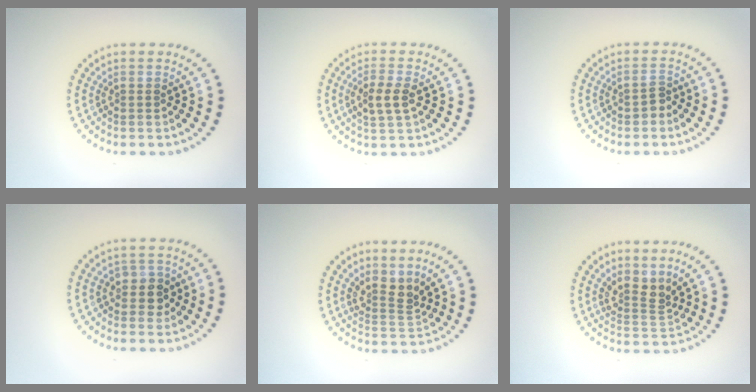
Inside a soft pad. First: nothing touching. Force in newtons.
{"total": 2.7, "press": 2.6, "slide": 0.7}
{"total": 1.2, "press": 1.2, "slide": 0.3}
{"total": 2.2, "press": 2.0, "slide": 0.9}
{"total": 2.5, "press": 1.8, "slide": 1.7}
{"total": 2.5, "press": 1.8, "slide": 1.7}